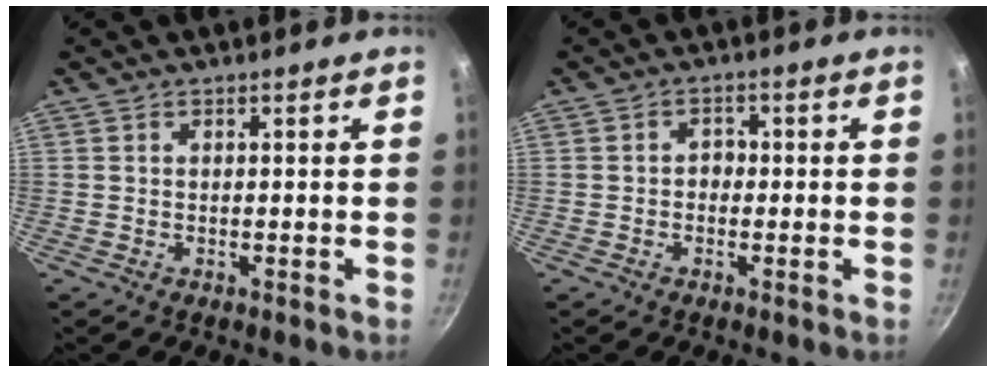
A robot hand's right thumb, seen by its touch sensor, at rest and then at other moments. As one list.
[{"total": 2.1, "force": [-0.4, 1.8, 1.0], "torque": [-0.003, 0.007, -0.010]}]